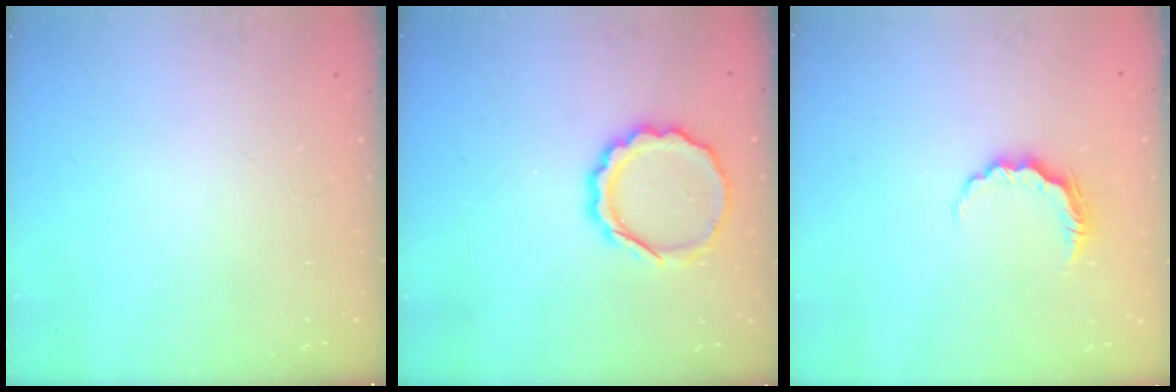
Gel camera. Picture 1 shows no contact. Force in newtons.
{"total": 10.7, "press": 10.6, "slide": 1.9}
{"total": 5.8, "press": 5.8, "slide": 0.5}